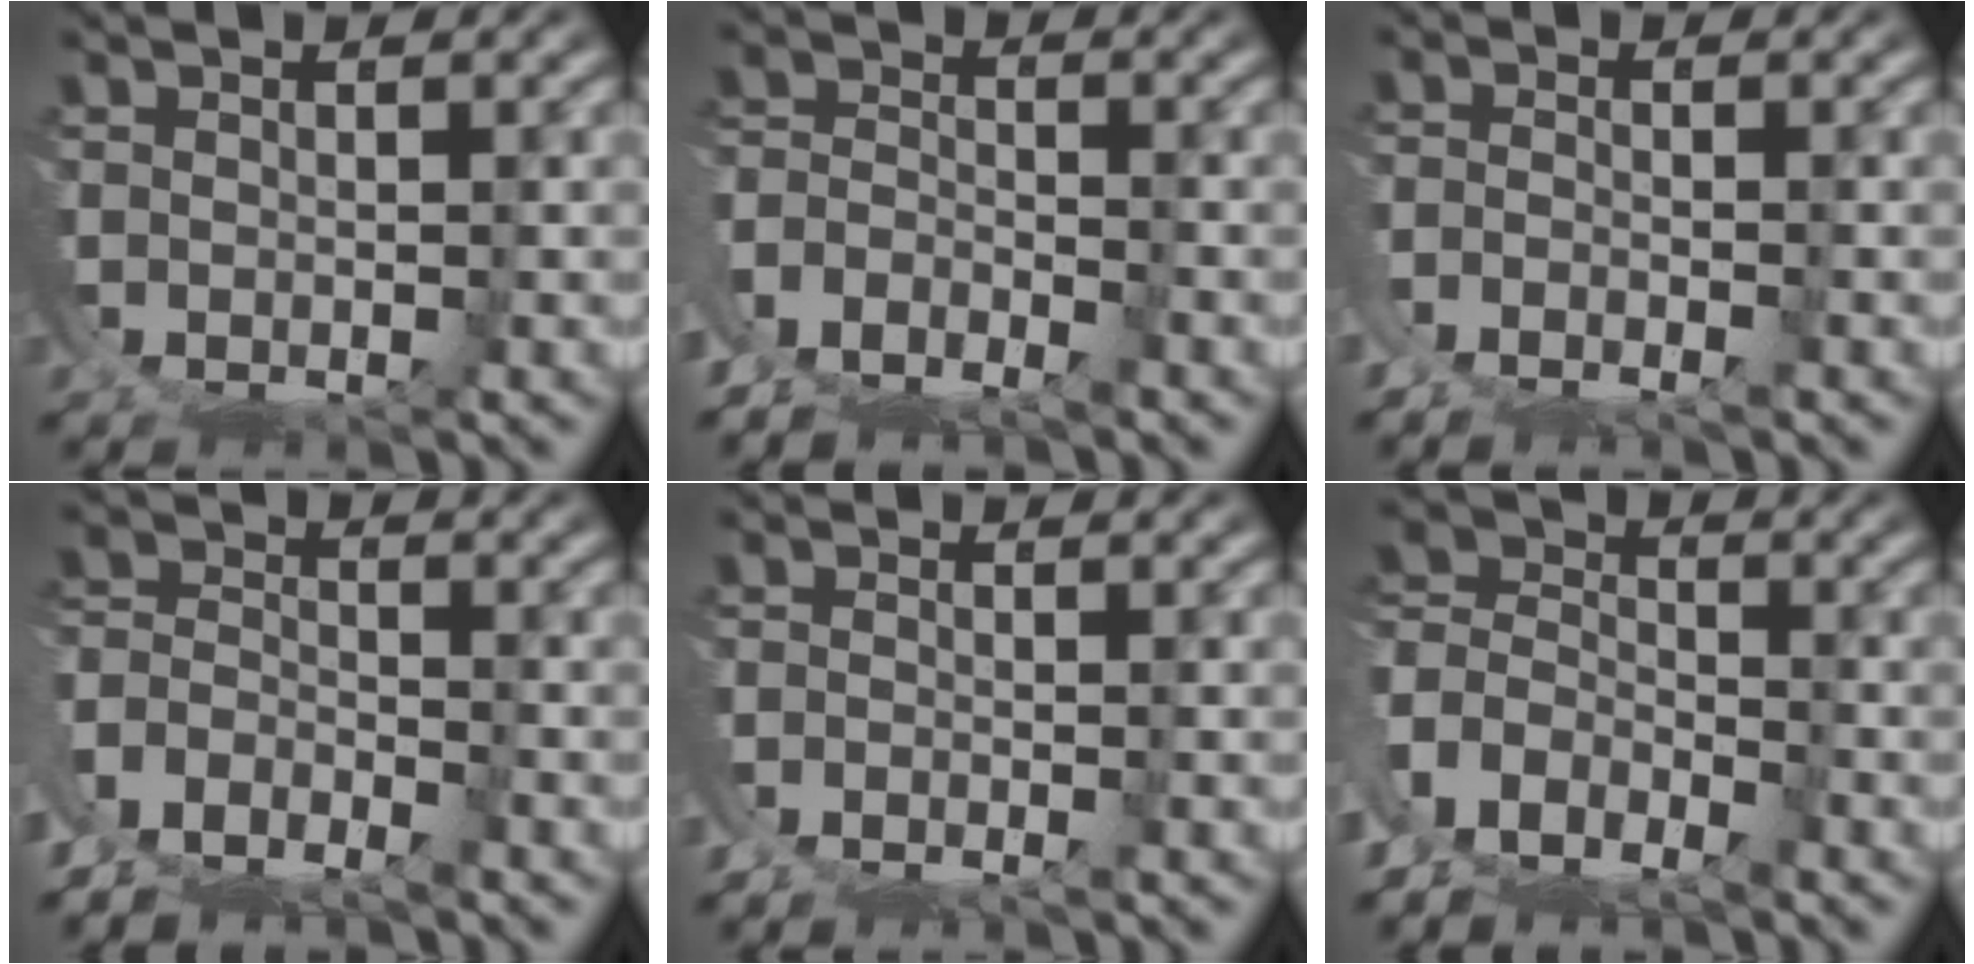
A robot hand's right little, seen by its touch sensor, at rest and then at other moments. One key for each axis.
{"total": 7.6, "fx": -4.4, "fy": 5.7, "fz": 2.4, "tx": -0.055, "ty": -0.025, "tz": -0.083}
{"total": 2.8, "fx": -2.3, "fy": 1.4, "fz": 0.8, "tx": -0.011, "ty": -0.006, "tz": -0.049}
{"total": 8.6, "fx": -4.5, "fy": 6.7, "fz": 3.0, "tx": -0.068, "ty": -0.029, "tz": -0.085}
{"total": 2.0, "fx": -1.7, "fy": 0.9, "fz": 0.5, "tx": -0.010, "ty": -0.005, "tz": -0.037}
{"total": 12.0, "fx": -2.8, "fy": 10.5, "fz": 4.9, "tx": -0.128, "ty": -0.040, "tz": -0.061}